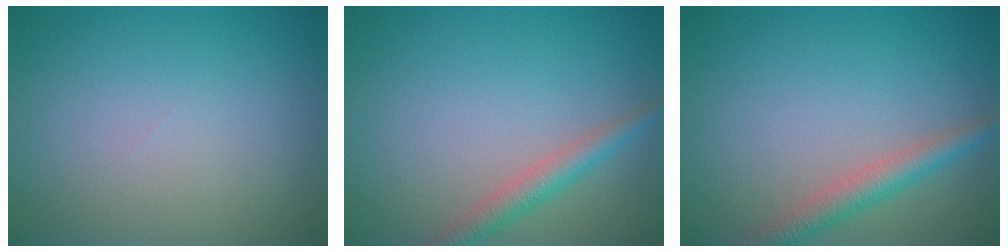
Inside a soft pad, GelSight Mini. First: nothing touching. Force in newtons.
{"total": 2.5, "press": 2.5, "slide": 0.0}
{"total": 2.9, "press": 2.9, "slide": 0.1}